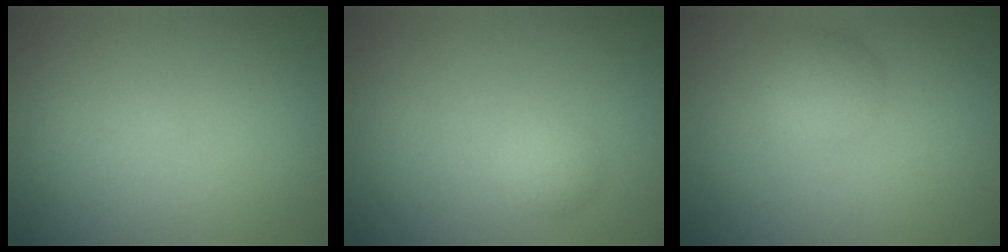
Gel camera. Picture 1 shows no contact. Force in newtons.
{"total": 1.4, "press": 1.4, "slide": 0.1}
{"total": 2.1, "press": 2.1, "slide": 0.1}